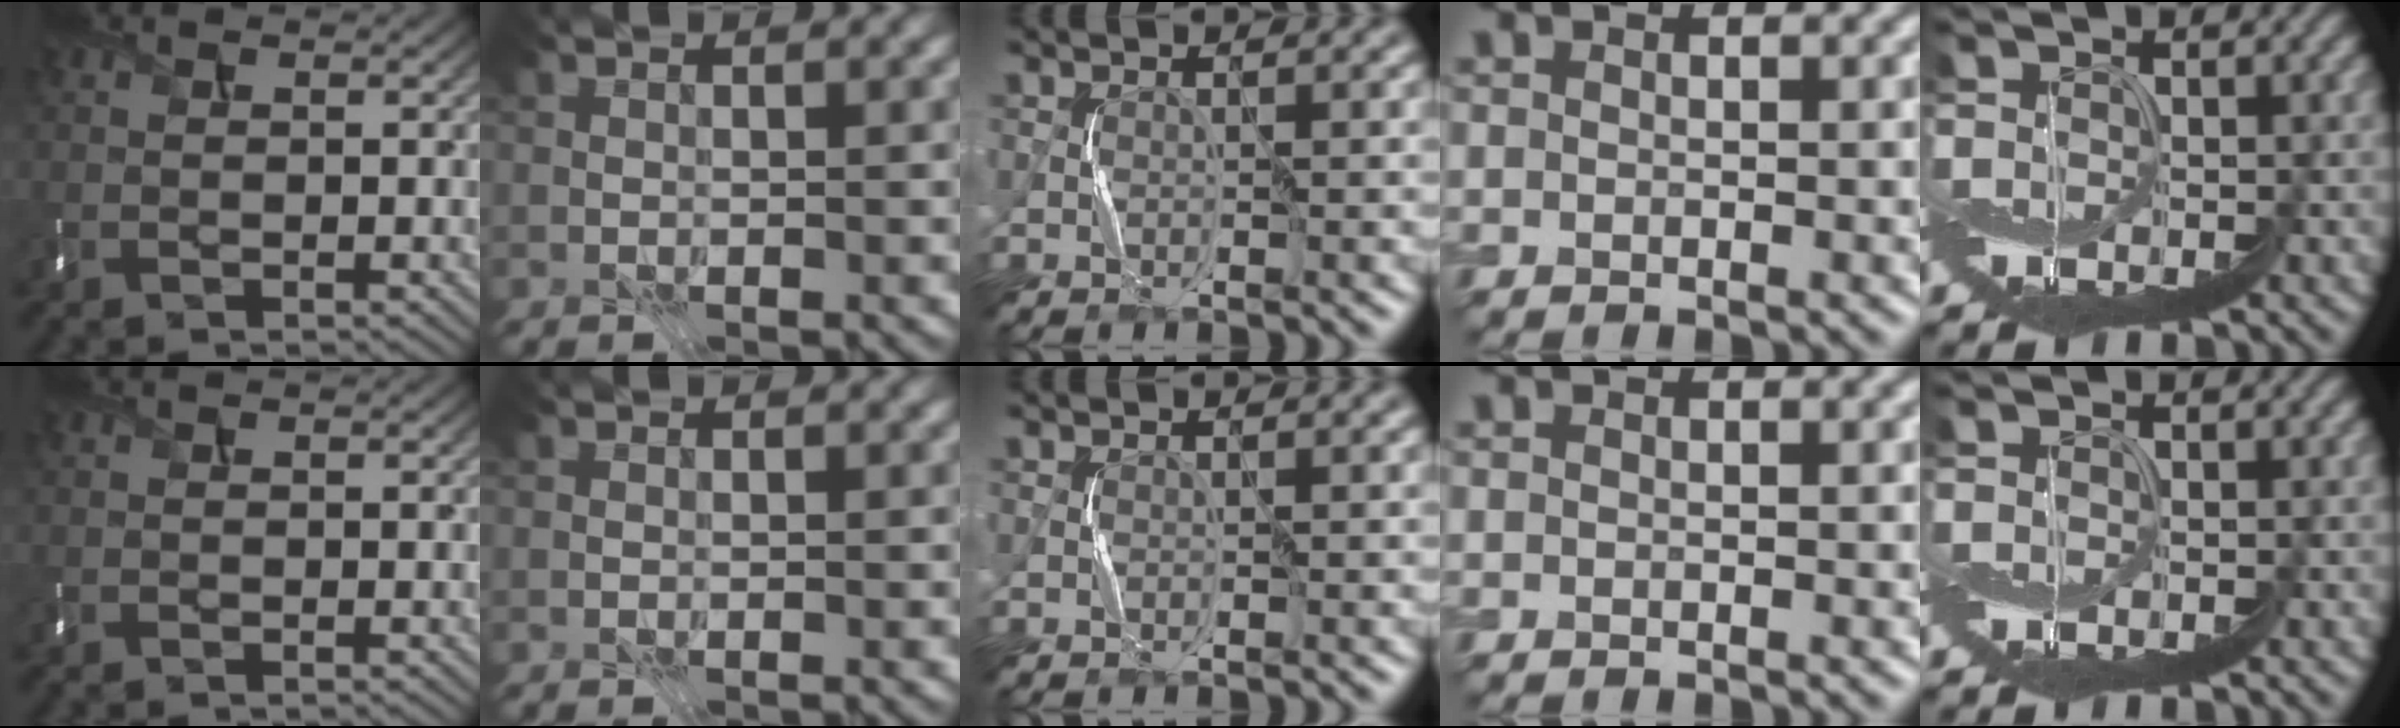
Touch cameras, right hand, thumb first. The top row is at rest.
{}